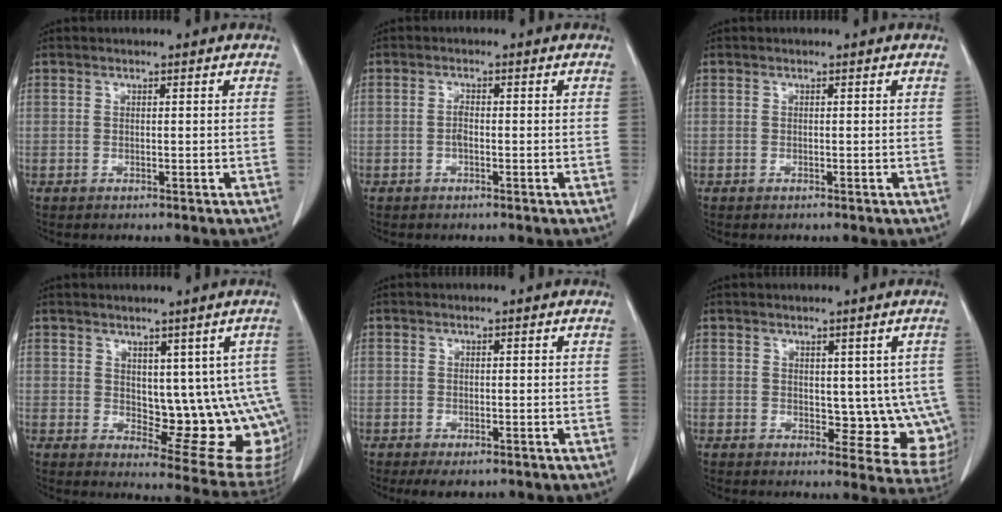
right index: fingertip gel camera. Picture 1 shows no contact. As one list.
[{"total": 1.3, "force": [-0.4, 0.4, 1.1], "torque": [-0.021, 0.003, -0.009]}, {"total": 0.0}, {"total": 12.5, "force": [1.2, 6.1, 10.9], "torque": [-0.112, -0.004, 0.030]}, {"total": 2.7, "force": [-1.8, 1.3, 1.5], "torque": [-0.020, -0.003, -0.021]}, {"total": 8.2, "force": [0.4, 5.0, 6.5], "torque": [-0.048, -0.001, 0.014]}]